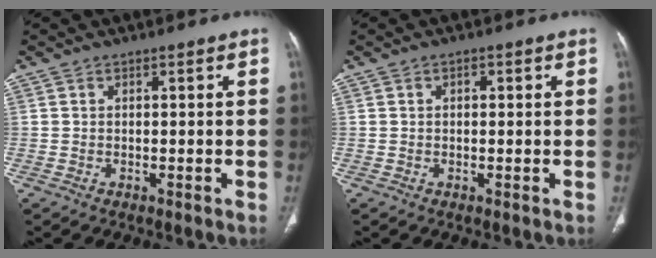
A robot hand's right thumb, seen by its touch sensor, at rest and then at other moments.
{"total": 1.2, "force": [0.4, 0.7, 0.9], "torque": [-0.013, 0.002, 0.006]}